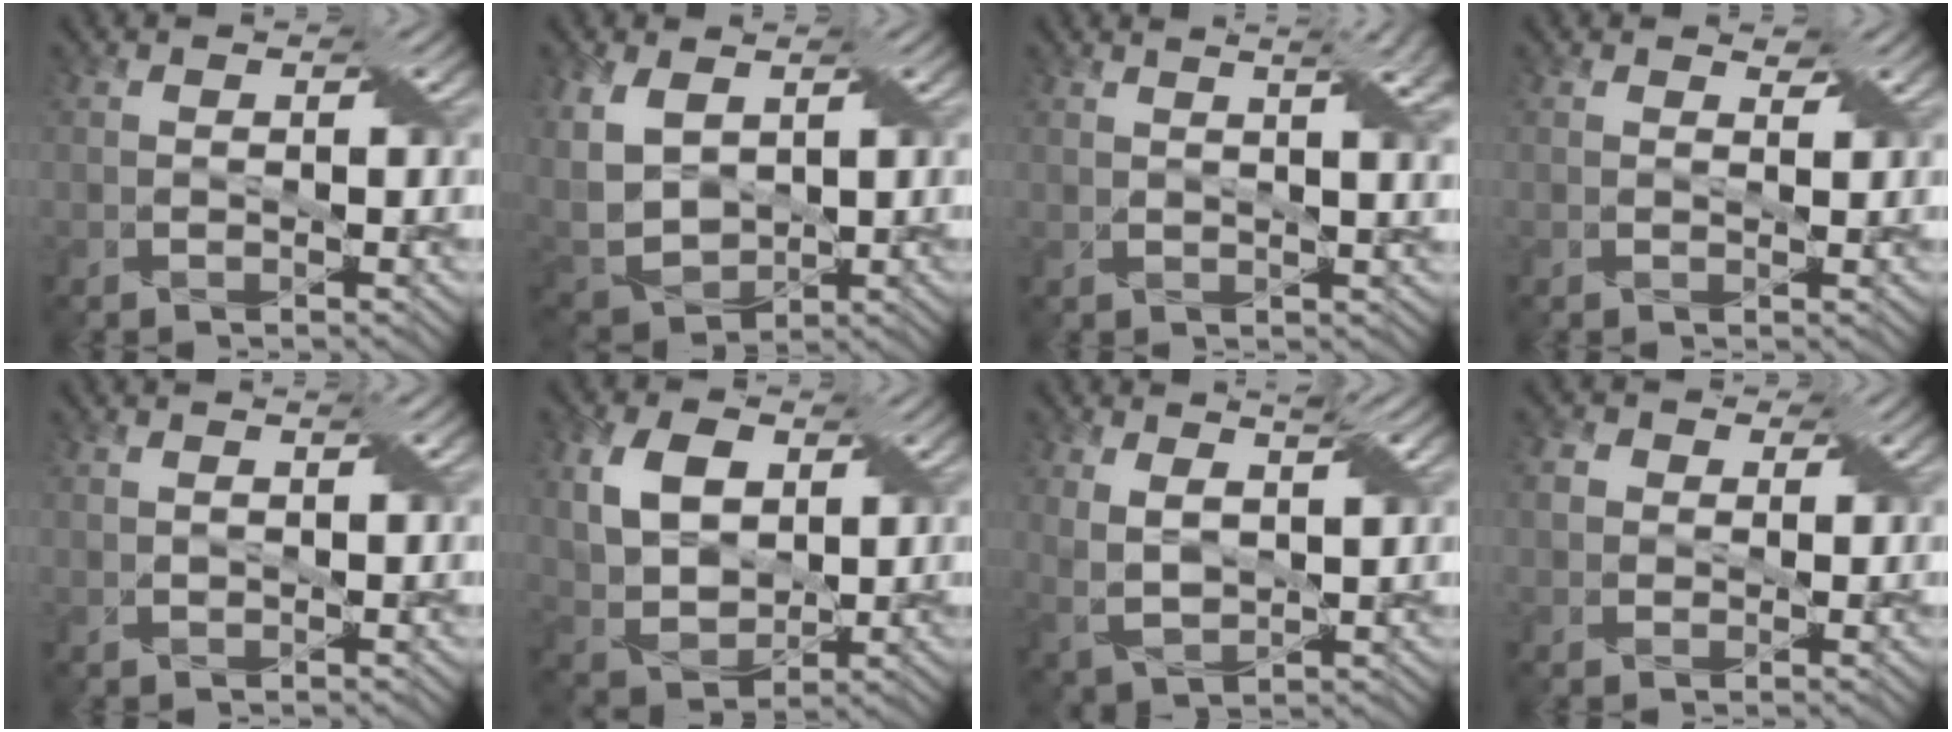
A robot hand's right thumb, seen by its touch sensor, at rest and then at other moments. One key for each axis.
{"total": 9.5, "fx": 2.9, "fy": 6.4, "fz": 6.4, "tx": -0.182, "ty": -0.002, "tz": 0.059}
{"total": 6.9, "fx": 3.6, "fy": 1.9, "fz": 5.6, "tx": -0.059, "ty": 0.026, "tz": 0.032}
{"total": 1.0, "fx": 0.9, "fy": 0.2, "fz": 0.2, "tx": -0.008, "ty": -0.001, "tz": 0.016}
{"total": 0.8, "fx": 0.5, "fy": 0.1, "fz": 0.7, "tx": -0.016, "ty": 0.004, "tz": 0.009}
{"total": 9.4, "fx": 2.7, "fy": 6.4, "fz": 6.3, "tx": -0.153, "ty": 0.002, "tz": 0.052}
{"total": 5.7, "fx": 2.4, "fy": 2.5, "fz": 4.6, "tx": -0.109, "ty": 0.001, "tz": 0.045}
{"total": 3.5, "fx": 1.0, "fy": 3.1, "fz": 1.2, "tx": -0.038, "ty": 0.004, "tz": 0.000}